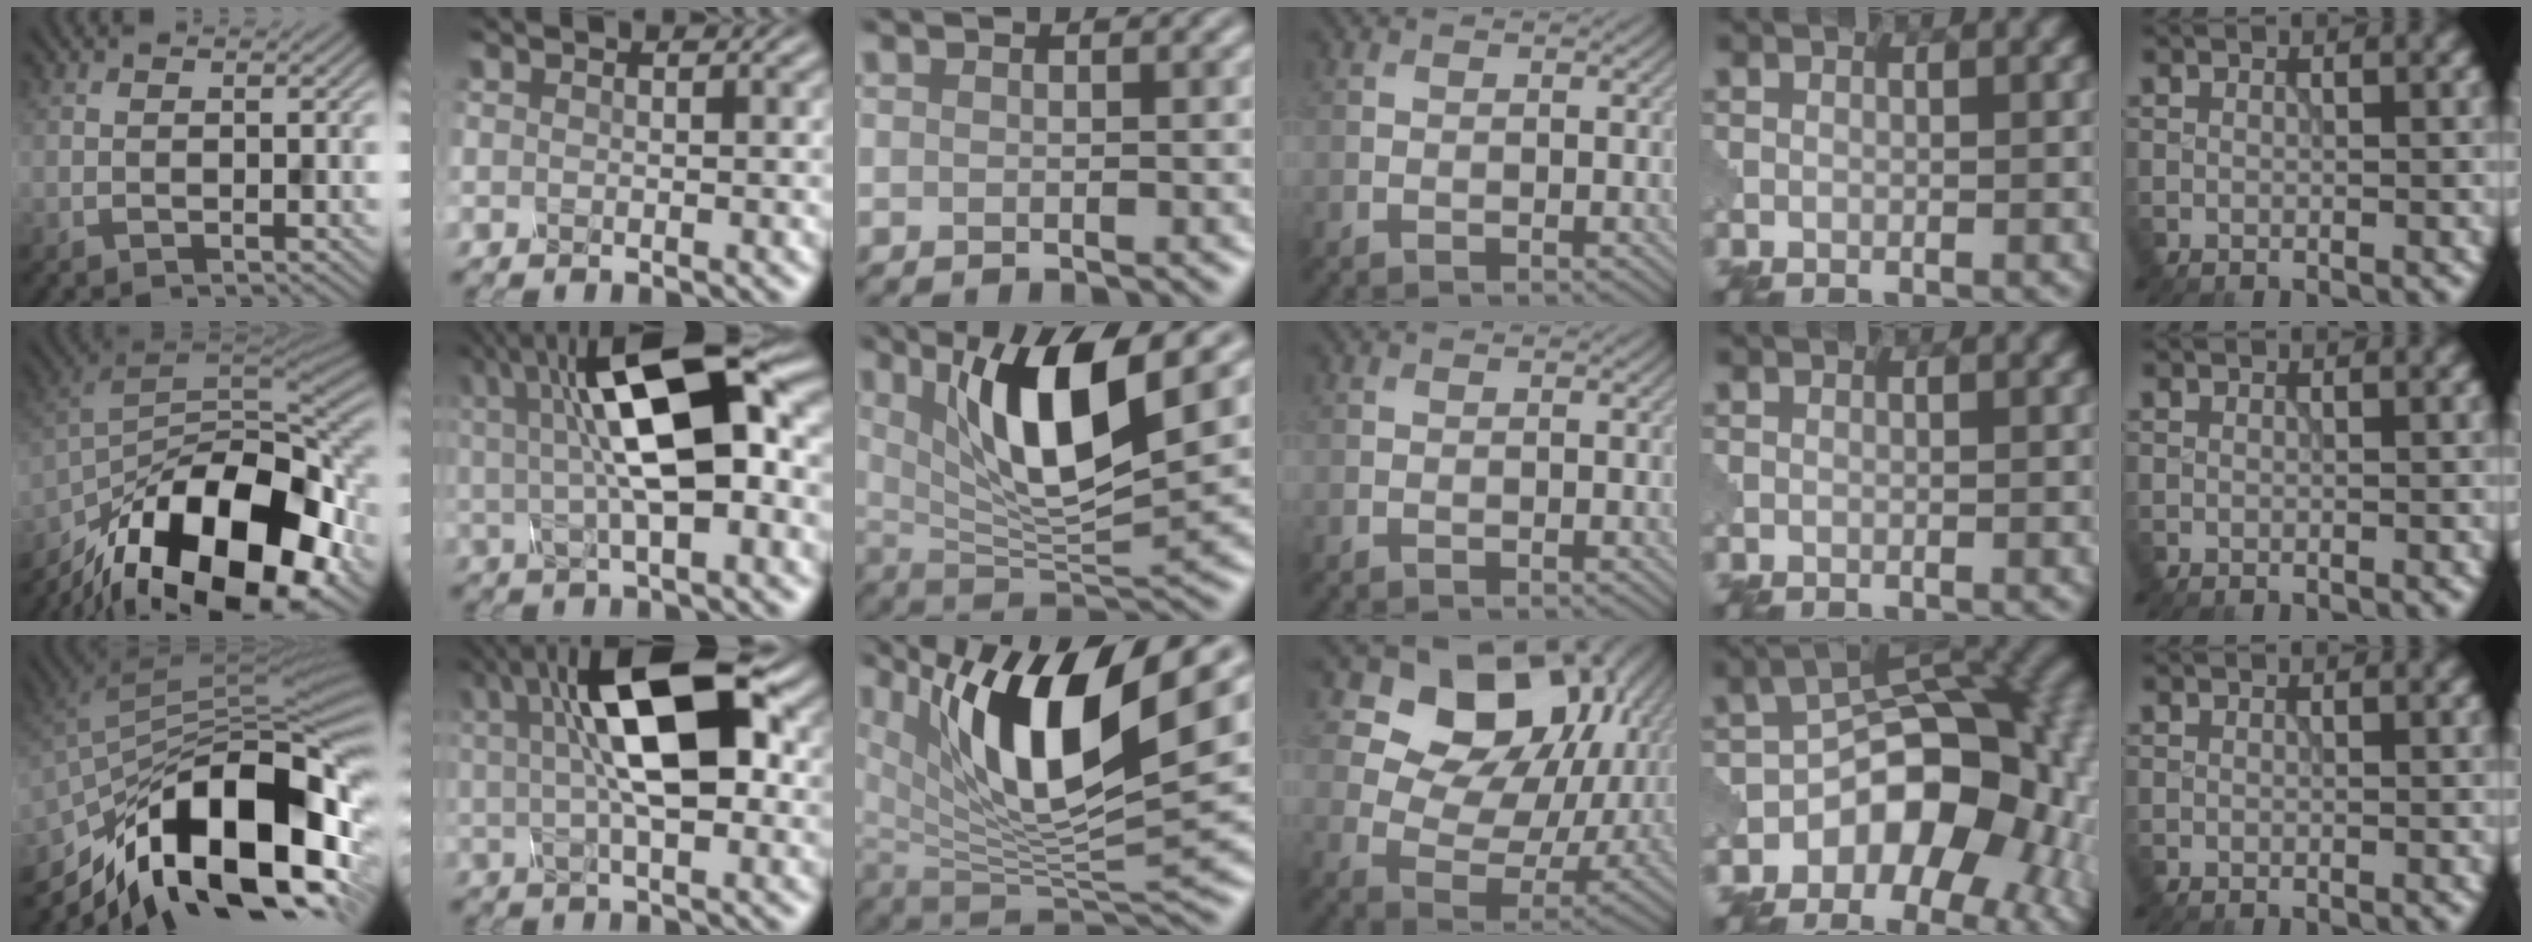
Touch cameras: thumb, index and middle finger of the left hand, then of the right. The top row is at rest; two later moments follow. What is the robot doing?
{"motion": "assemble", "object": "glue stick"}